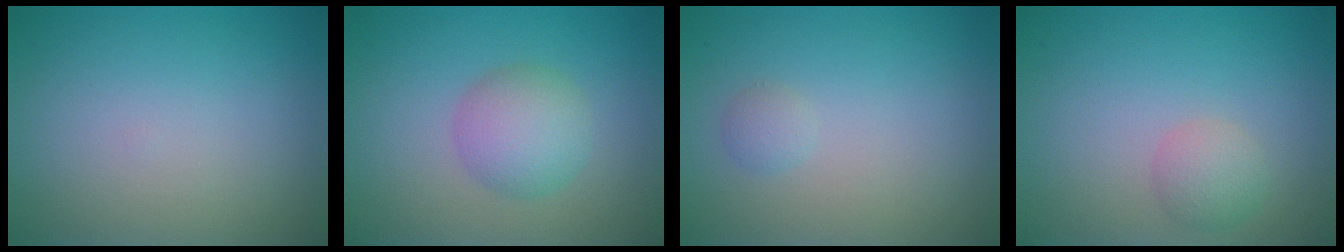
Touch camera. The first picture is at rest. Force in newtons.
{"total": 3.4, "press": 3.4, "slide": 0.1}
{"total": 0.8, "press": 0.8, "slide": 0.1}
{"total": 1.9, "press": 1.9, "slide": 0.1}